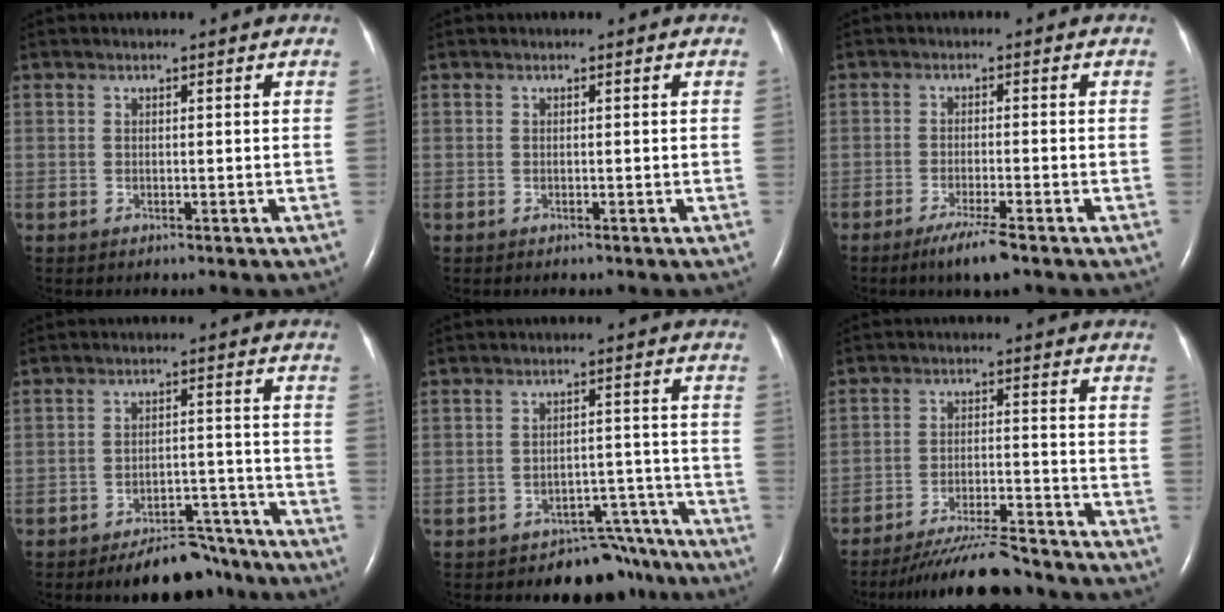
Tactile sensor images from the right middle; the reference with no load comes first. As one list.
[{"total": 0.0}, {"total": 4.7, "force": [-3.2, -0.1, 3.4], "torque": [-0.070, -0.013, -0.059]}, {"total": 8.6, "force": [-7.6, 3.0, 2.6], "torque": [-0.021, 0.018, -0.117]}, {"total": 8.4, "force": [-7.6, 3.6, 0.0], "torque": [0.028, 0.045, -0.096]}, {"total": 11.1, "force": [-10.3, 0.5, 4.1], "torque": [-0.066, -0.013, -0.169]}]